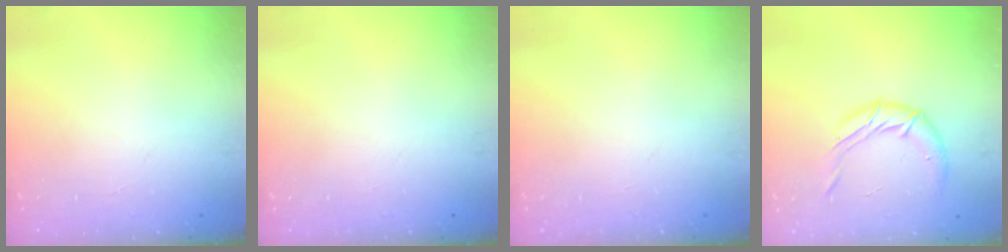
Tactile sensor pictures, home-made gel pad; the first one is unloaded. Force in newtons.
{"total": 0.0}
{"total": 0.0}
{"total": 10.8, "press": 10.7, "slide": 1.3}